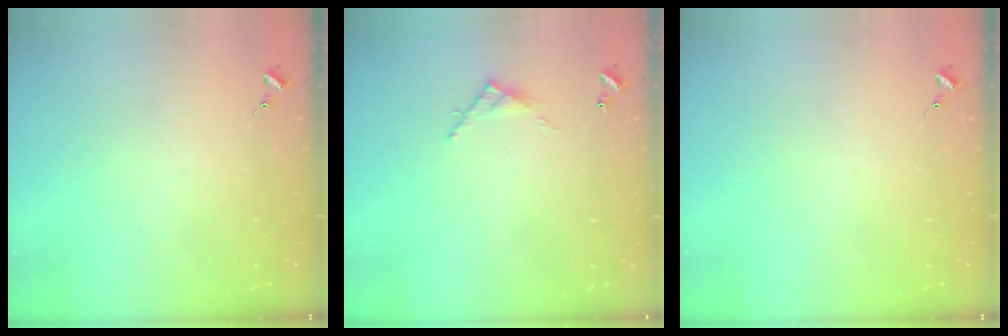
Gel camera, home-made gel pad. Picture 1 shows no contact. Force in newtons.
{"total": 5.5, "press": 5.5, "slide": 0.3}
{"total": 0.0}